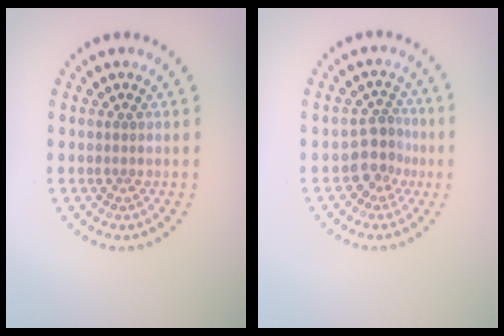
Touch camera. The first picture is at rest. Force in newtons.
{"total": 2.7, "press": 2.1, "slide": 1.7}